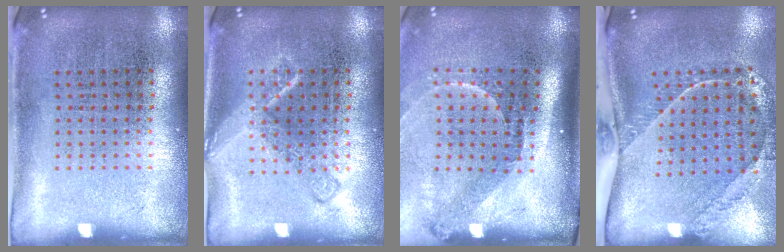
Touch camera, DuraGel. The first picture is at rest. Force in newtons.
{"total": 2.0, "press": 2.0, "slide": 0.3}
{"total": 2.2, "press": 1.5, "slide": 1.6}
{"total": 2.4, "press": 1.7, "slide": 1.7}